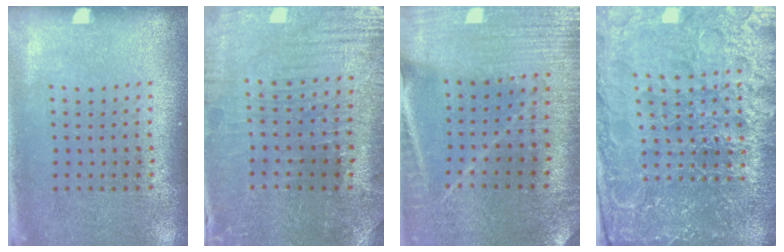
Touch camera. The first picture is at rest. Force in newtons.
{"total": 1.3, "press": 1.2, "slide": 0.4}
{"total": 2.0, "press": 2.0, "slide": 0.1}
{"total": 5.7, "press": 5.2, "slide": 2.3}